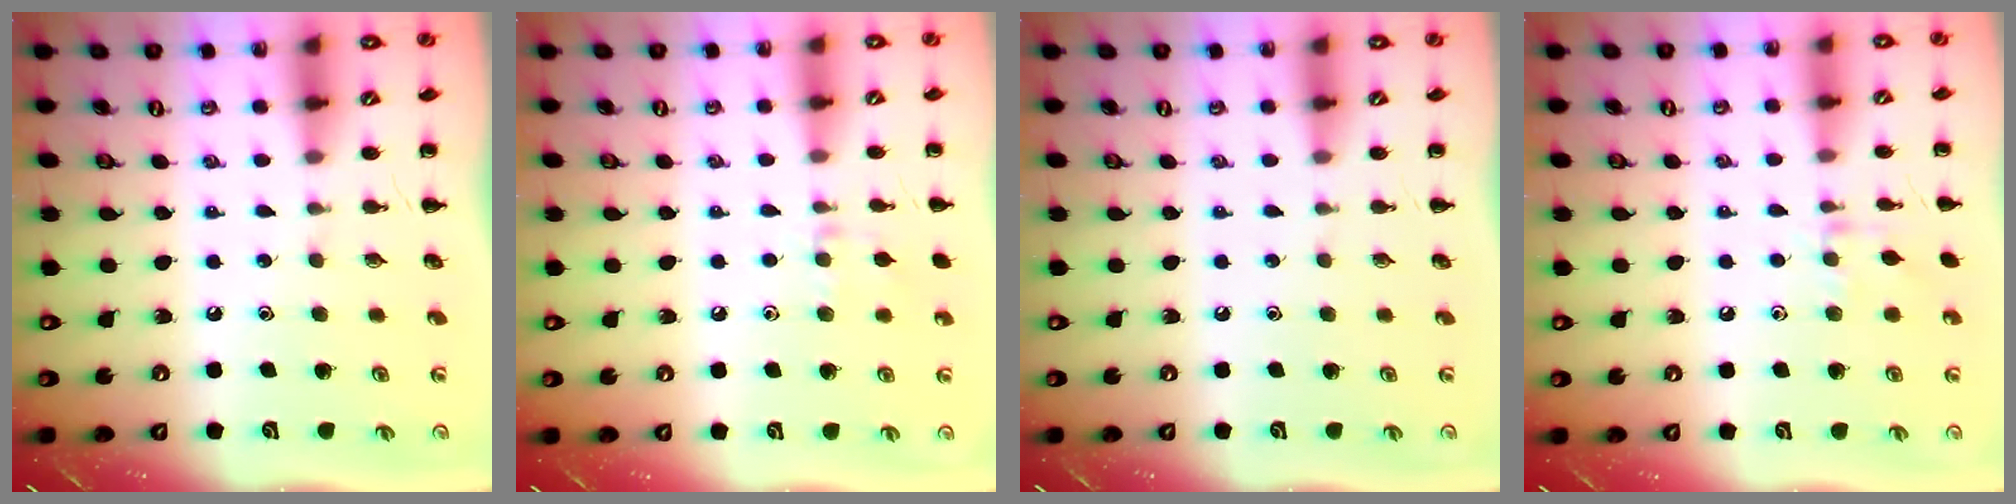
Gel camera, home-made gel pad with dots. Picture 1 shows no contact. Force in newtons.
{"total": 6.4, "press": 6.1, "slide": 2.1}
{"total": 0.0}
{"total": 6.7, "press": 6.5, "slide": 1.7}